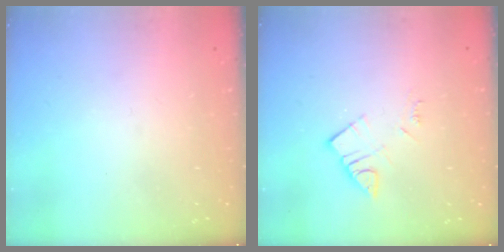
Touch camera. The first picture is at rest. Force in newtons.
{"total": 5.0, "press": 5.0, "slide": 0.2}